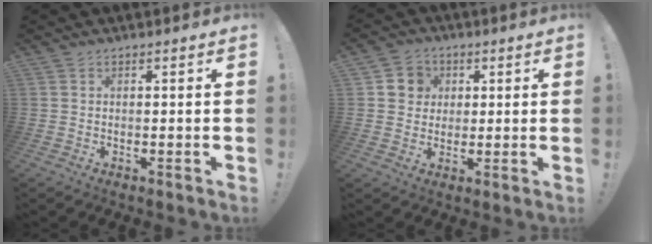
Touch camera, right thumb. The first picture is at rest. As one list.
[{"total": 6.7, "force": [1.4, 6.5, 1.3], "torque": [-0.011, -0.008, 0.028]}]